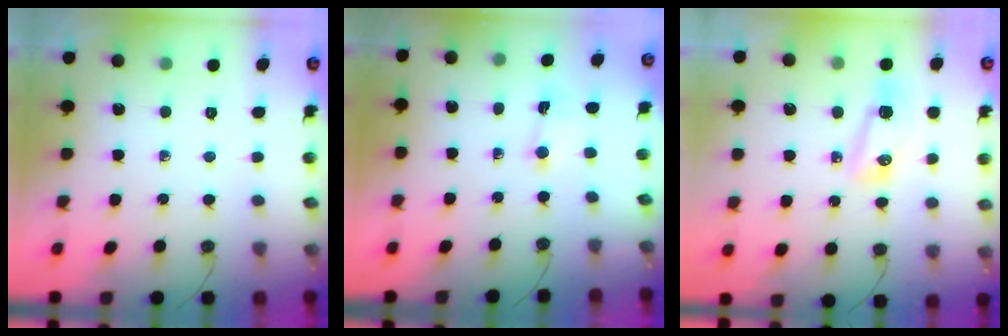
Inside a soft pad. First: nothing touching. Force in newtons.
{"total": 0.8, "press": 0.7, "slide": 0.5}
{"total": 8.5, "press": 8.1, "slide": 2.7}